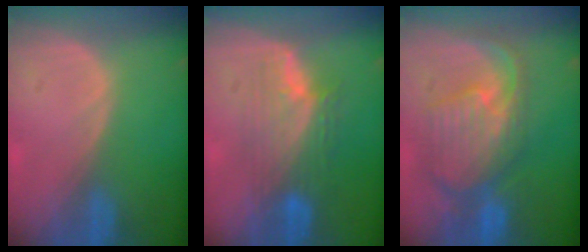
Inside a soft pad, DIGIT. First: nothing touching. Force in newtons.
{"total": 7.6, "press": 7.3, "slide": 2.0}
{"total": 10.9, "press": 9.6, "slide": 5.2}